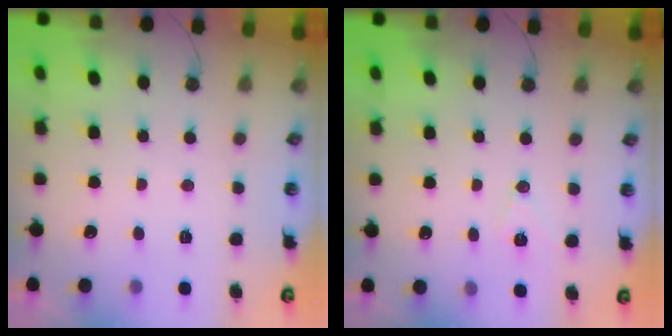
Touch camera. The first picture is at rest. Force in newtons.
{"total": 7.0, "press": 5.4, "slide": 4.4}